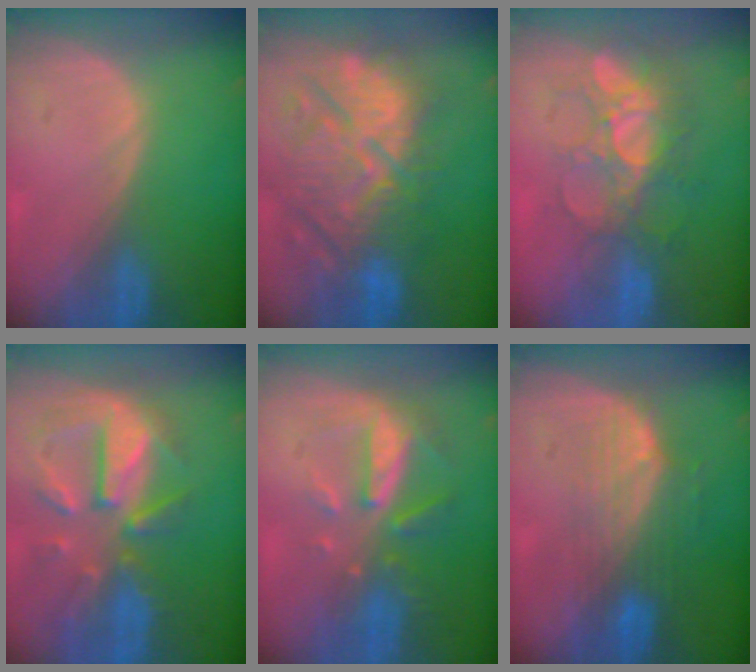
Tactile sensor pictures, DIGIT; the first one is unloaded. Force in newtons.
{"total": 13.0, "press": 12.2, "slide": 4.3}
{"total": 8.7, "press": 7.8, "slide": 3.7}
{"total": 11.1, "press": 9.8, "slide": 5.4}
{"total": 8.0, "press": 7.2, "slide": 3.3}
{"total": 7.5, "press": 6.8, "slide": 3.2}